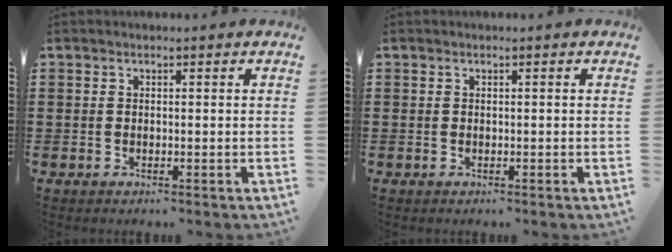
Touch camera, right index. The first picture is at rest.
{"total": 0.0}